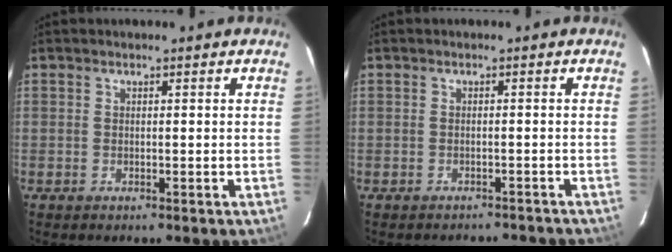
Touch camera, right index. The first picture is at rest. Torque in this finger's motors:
{"motor_torque": [0.12, -0.14, -0.05, -0.04]}